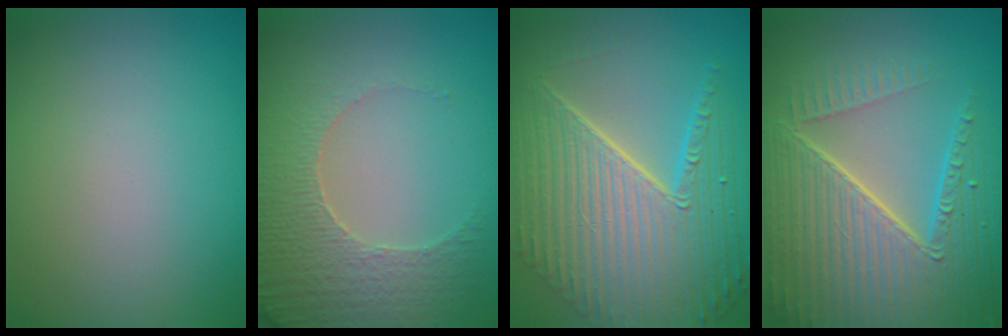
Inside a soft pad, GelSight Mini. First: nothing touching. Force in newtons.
{"total": 3.9, "press": 3.8, "slide": 1.0}
{"total": 10.9, "press": 7.1, "slide": 8.3}
{"total": 9.3, "press": 6.1, "slide": 6.9}